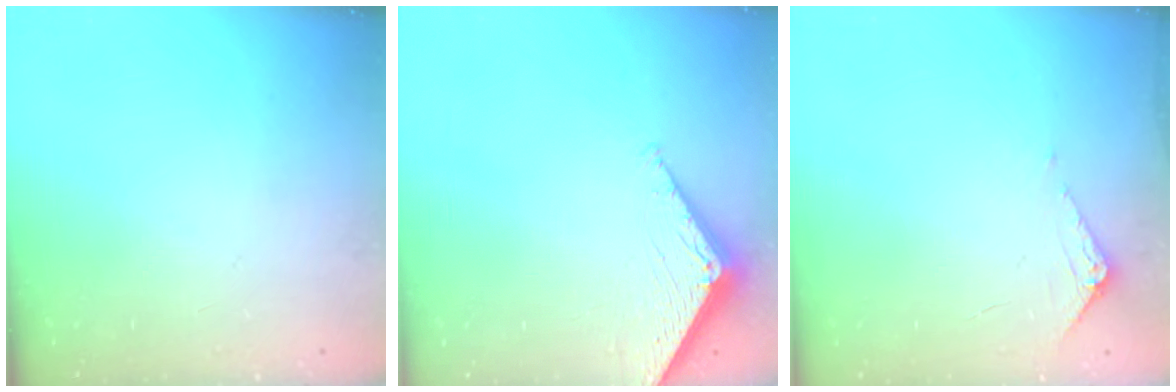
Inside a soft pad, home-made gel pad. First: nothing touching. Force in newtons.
{"total": 2.8, "press": 2.8, "slide": 0.3}
{"total": 5.0, "press": 5.0, "slide": 0.5}